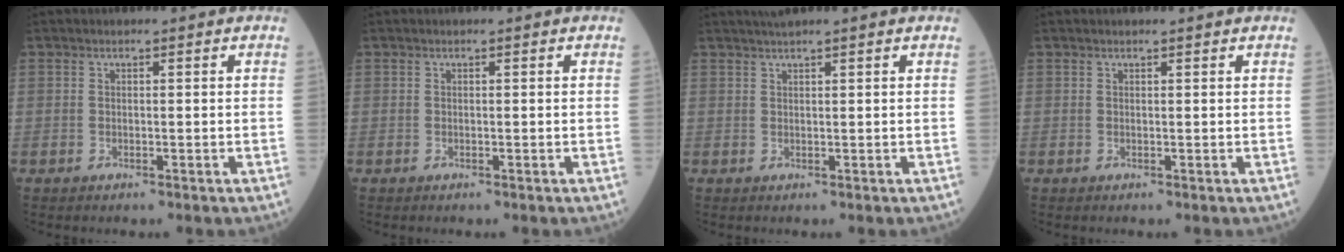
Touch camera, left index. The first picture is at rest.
{"total": 0.0}
{"total": 2.6, "force": [2.2, -0.6, 1.3], "torque": [-0.012, 0.019, 0.041]}
{"total": 1.0, "force": [0.9, 0.0, 0.3], "torque": [-0.004, 0.006, 0.013]}